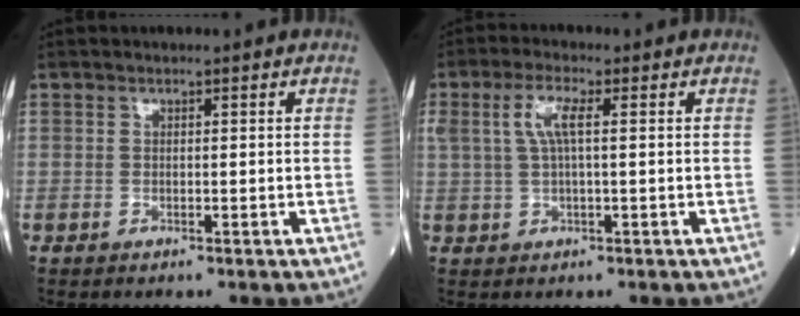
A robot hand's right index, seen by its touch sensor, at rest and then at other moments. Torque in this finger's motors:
{"motor_torque": [0.72, 0.58, 0.36, 0.13]}